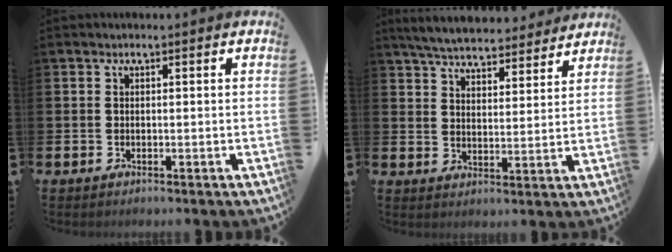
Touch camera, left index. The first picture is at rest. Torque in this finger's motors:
{"motor_torque": [0.86, -0.99, 0.79, 0.21]}